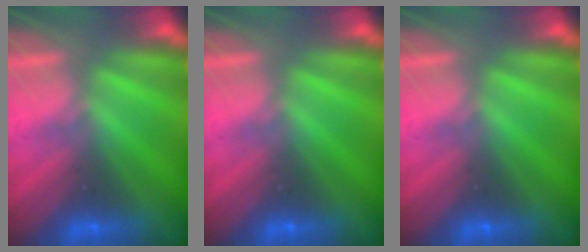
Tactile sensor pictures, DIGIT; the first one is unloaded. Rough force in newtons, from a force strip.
{"total": 0.0}
{"total": 0.0}